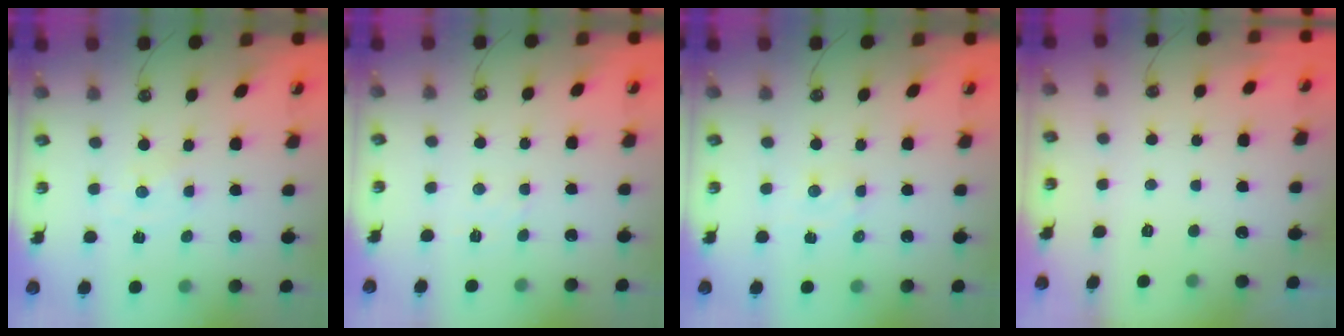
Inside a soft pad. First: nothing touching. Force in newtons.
{"total": 1.6, "press": 1.5, "slide": 0.4}
{"total": 2.6, "press": 2.6, "slide": 0.3}
{"total": 0.0}